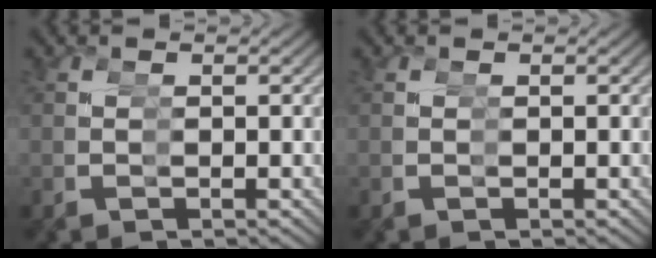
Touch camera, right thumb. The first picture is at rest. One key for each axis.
{"total": 0.0}